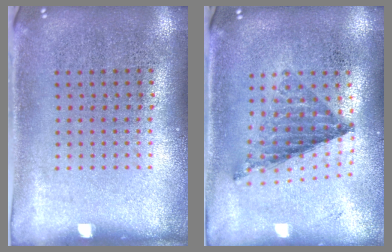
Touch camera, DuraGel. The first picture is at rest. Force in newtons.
{"total": 0.7, "press": 0.7, "slide": 0.1}